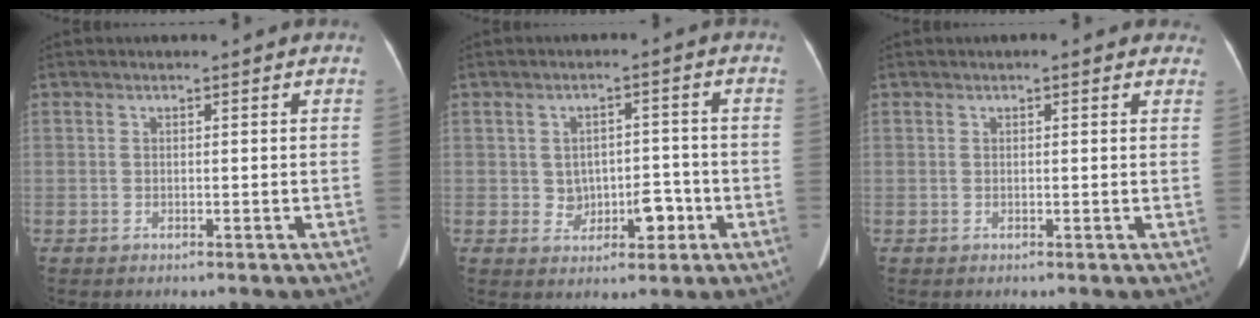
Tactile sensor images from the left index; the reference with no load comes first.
{"total": 5.1, "force": [-1.2, 3.8, 3.2], "torque": [-0.041, 0.018, -0.007]}
{"total": 2.6, "force": [1.9, 0.8, 1.6], "torque": [-0.009, 0.014, 0.017]}